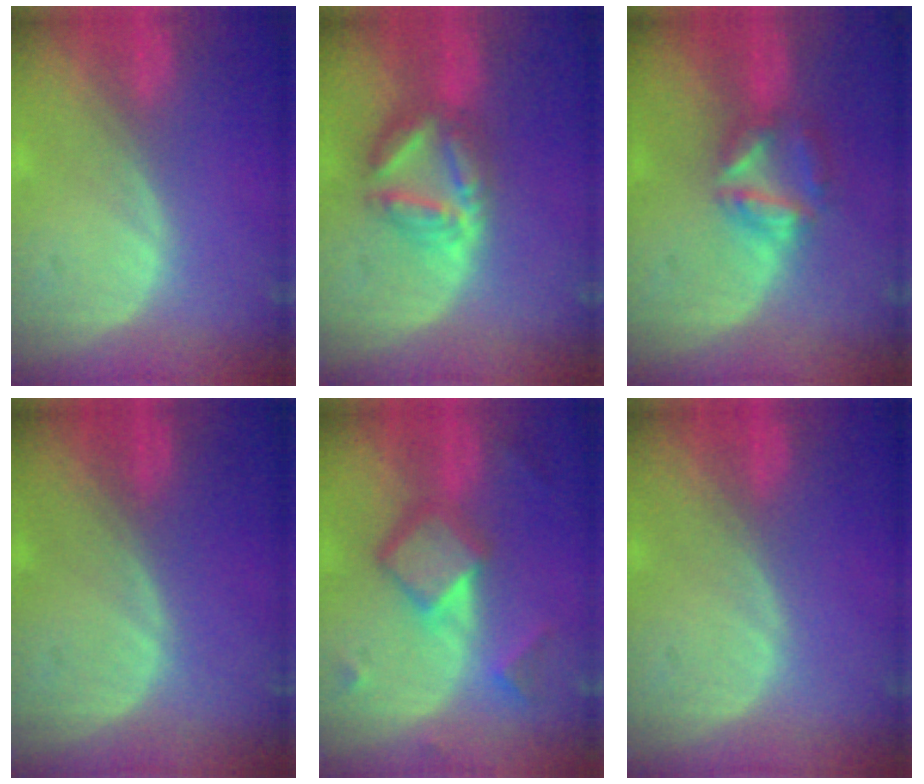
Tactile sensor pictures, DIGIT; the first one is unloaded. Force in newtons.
{"total": 6.5, "press": 6.5, "slide": 0.4}
{"total": 6.1, "press": 5.6, "slide": 2.5}
{"total": 0.0}
{"total": 6.8, "press": 6.8, "slide": 0.5}
{"total": 0.0}